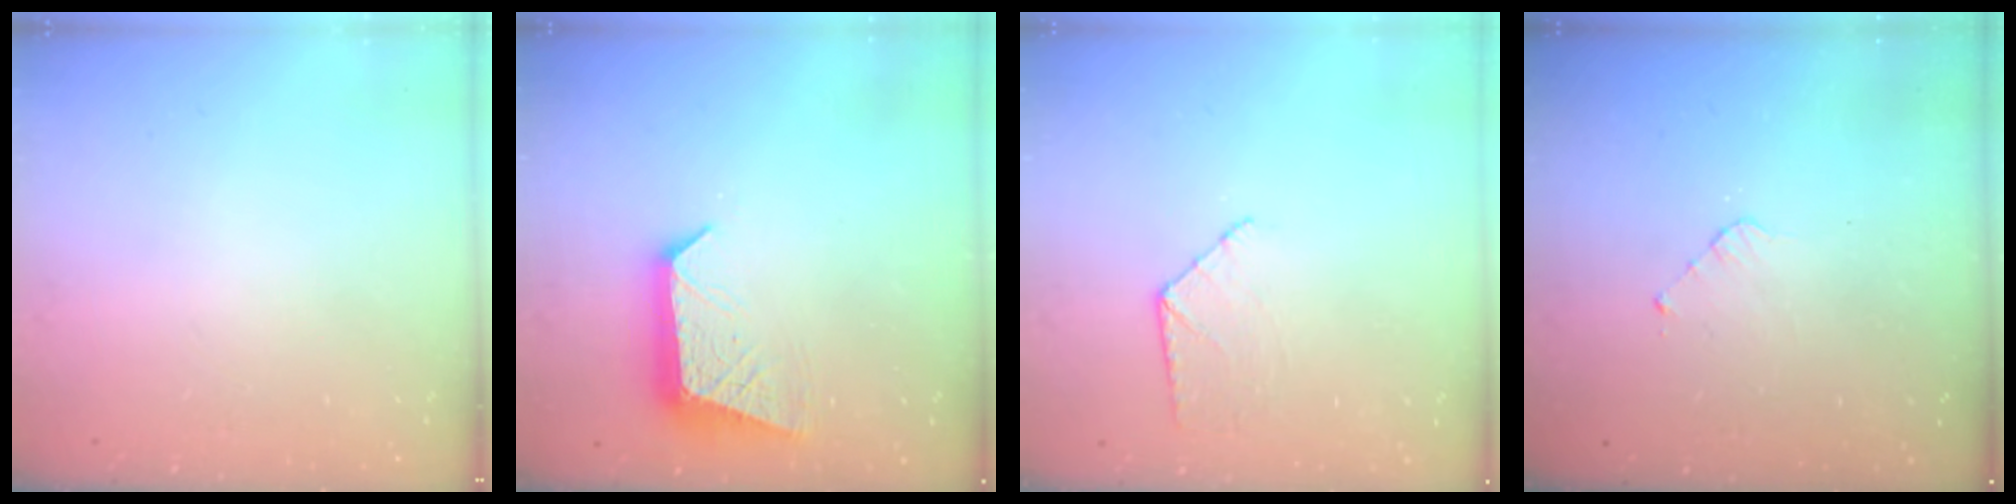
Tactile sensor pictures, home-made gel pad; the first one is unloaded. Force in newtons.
{"total": 9.4, "press": 9.4, "slide": 0.5}
{"total": 6.4, "press": 6.4, "slide": 0.6}
{"total": 2.8, "press": 2.8, "slide": 0.2}